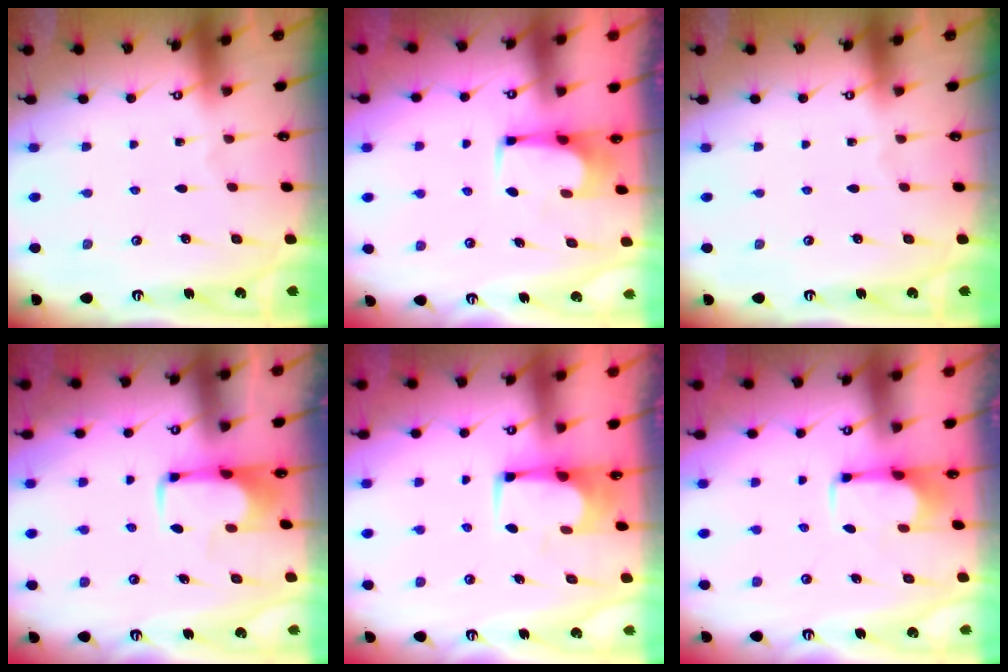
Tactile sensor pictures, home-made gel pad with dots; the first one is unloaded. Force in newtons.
{"total": 3.5, "press": 3.5, "slide": 0.2}
{"total": 0.0}
{"total": 2.0, "press": 2.0, "slide": 0.4}
{"total": 1.8, "press": 1.7, "slide": 0.3}
{"total": 2.6, "press": 2.5, "slide": 0.9}